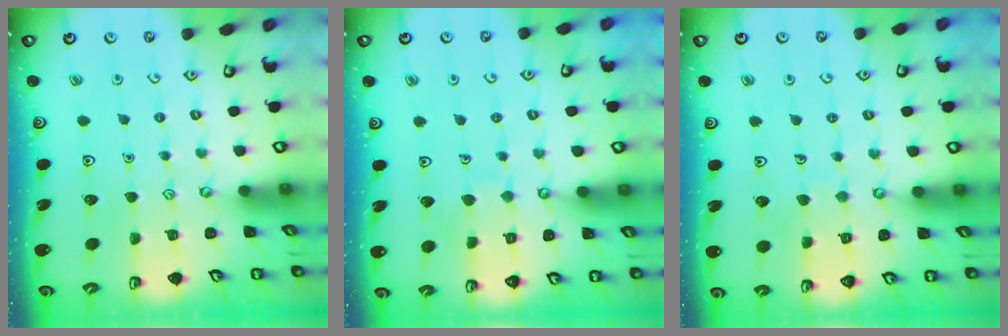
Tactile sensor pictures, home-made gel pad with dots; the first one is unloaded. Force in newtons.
{"total": 5.6, "press": 5.6, "slide": 0.3}
{"total": 4.3, "press": 4.2, "slide": 0.4}